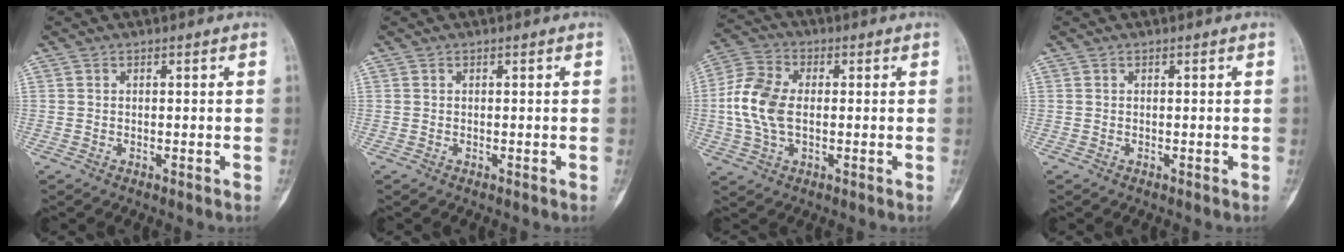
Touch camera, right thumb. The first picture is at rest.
{"total": 0.0}
{"total": 10.7, "force": [-0.2, 6.6, 8.4], "torque": [-0.185, 0.016, -0.006]}
{"total": 0.0}